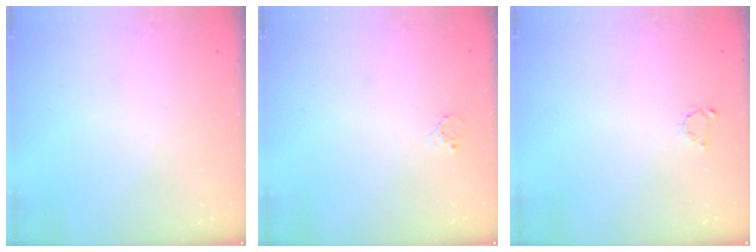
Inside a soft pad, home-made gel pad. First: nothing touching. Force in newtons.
{"total": 2.3, "press": 2.3, "slide": 0.2}
{"total": 2.2, "press": 2.2, "slide": 0.4}